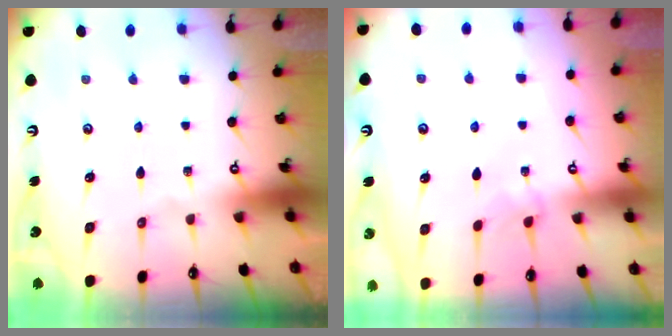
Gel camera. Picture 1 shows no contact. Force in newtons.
{"total": 2.8, "press": 2.8, "slide": 0.3}